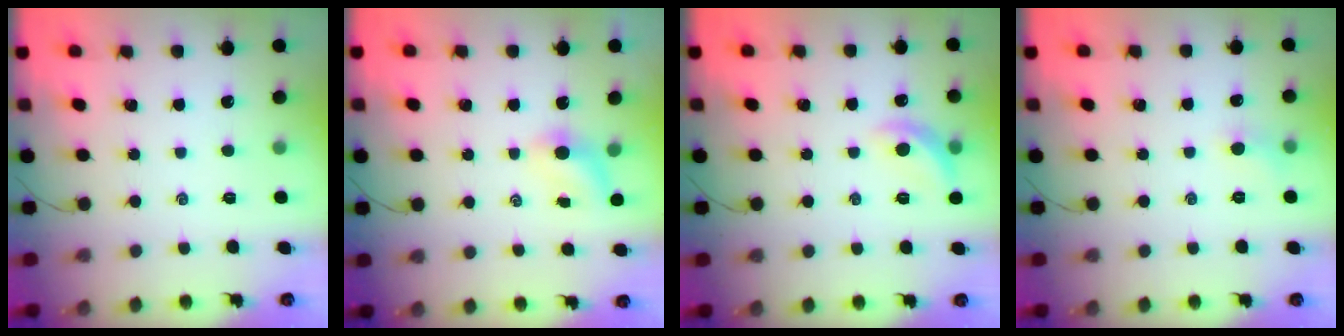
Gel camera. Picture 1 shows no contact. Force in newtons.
{"total": 4.1, "press": 4.0, "slide": 0.6}
{"total": 8.8, "press": 8.7, "slide": 1.3}
{"total": 3.8, "press": 3.5, "slide": 1.2}